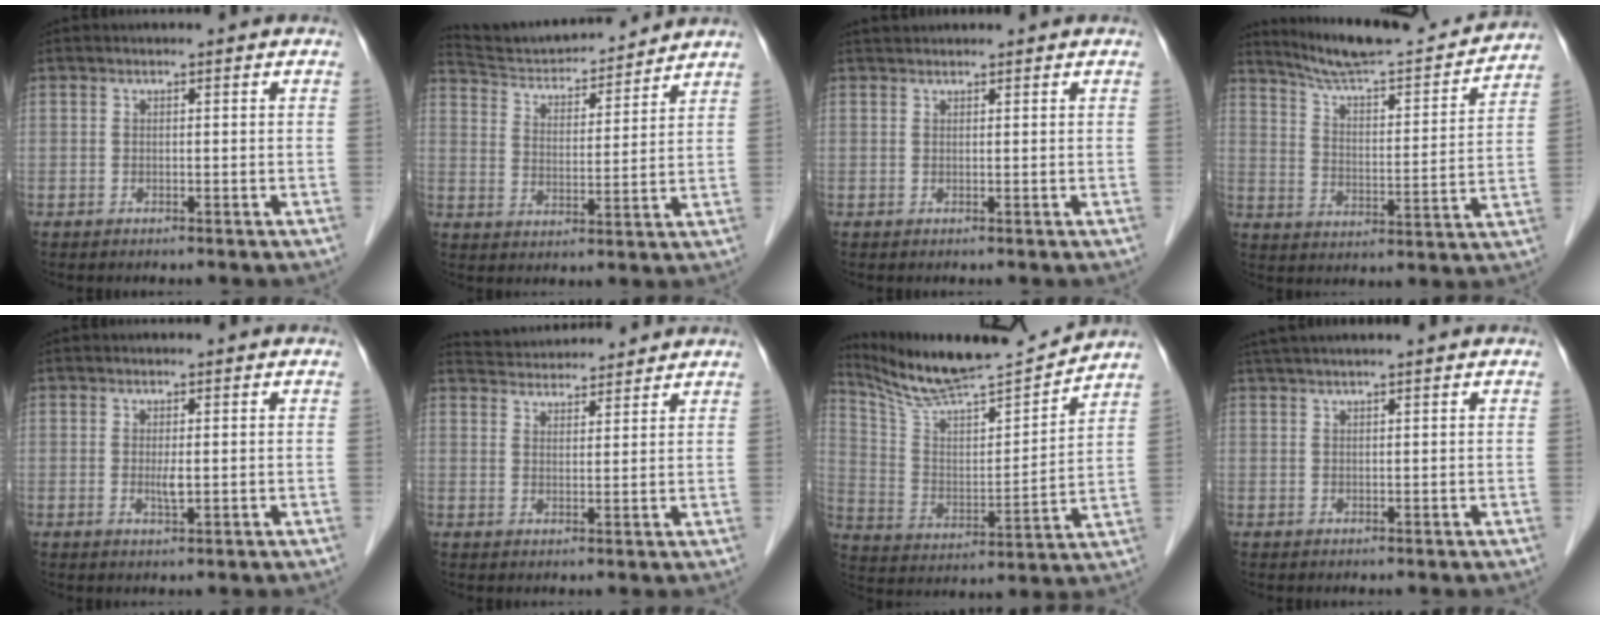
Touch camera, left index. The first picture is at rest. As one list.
[{"total": 13.3, "force": [12.8, 1.6, 3.1], "torque": [-0.055, 0.004, 0.210]}, {"total": 1.1, "force": [1.0, 0.2, 0.2], "torque": [-0.008, 0.015, 0.023]}, {"total": 17.7, "force": [16.5, -0.5, 6.2], "torque": [-0.121, -0.024, 0.279]}, {"total": 1.6, "force": [-0.6, 0.1, 1.5], "torque": [-0.033, -0.010, -0.006]}, {"total": 8.7, "force": [8.5, 1.3, 1.6], "torque": [-0.031, 0.022, 0.127]}, {"total": 15.8, "force": [15.0, -0.1, 5.0], "torque": [-0.101, -0.012, 0.262]}, {"total": 6.3, "force": [5.2, -0.4, 3.6], "torque": [-0.056, 0.031, 0.083]}]